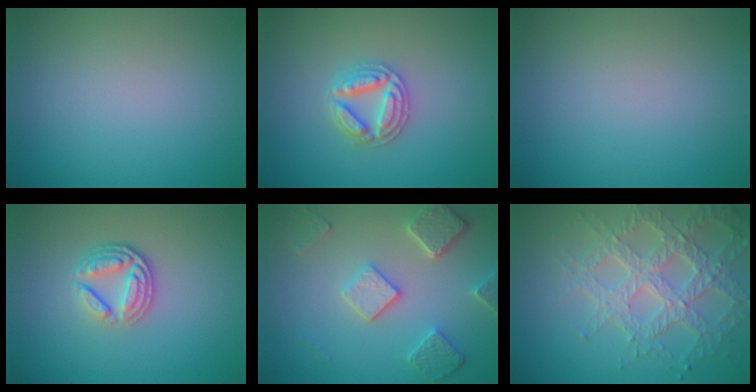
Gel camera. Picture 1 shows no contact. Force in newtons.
{"total": 2.9, "press": 2.9, "slide": 0.5}
{"total": 0.0}
{"total": 4.0, "press": 2.9, "slide": 2.7}
{"total": 5.0, "press": 3.9, "slide": 3.1}
{"total": 6.4, "press": 5.0, "slide": 4.0}